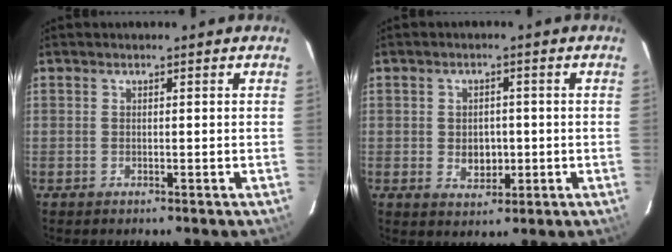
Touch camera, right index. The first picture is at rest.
{"total": 4.5, "force": [-0.6, 3.5, 2.7], "torque": [-0.045, -0.001, -0.003]}